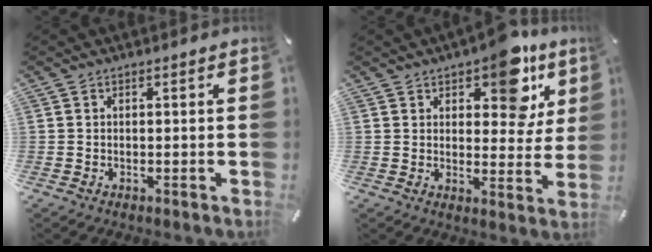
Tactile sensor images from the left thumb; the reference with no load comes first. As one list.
[{"total": 12.3, "force": [7.8, 6.3, 7.1], "torque": [-0.074, -0.052, 0.131]}]